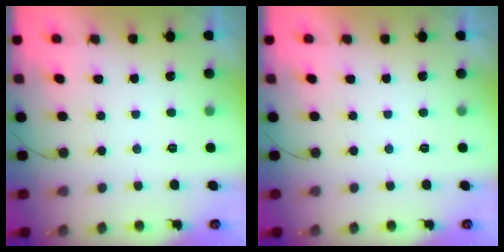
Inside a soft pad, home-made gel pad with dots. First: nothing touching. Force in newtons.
{"total": 1.8, "press": 1.8, "slide": 0.1}